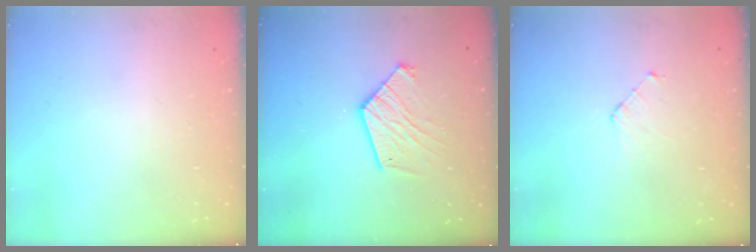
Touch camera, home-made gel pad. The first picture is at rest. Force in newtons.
{"total": 12.7, "press": 12.7, "slide": 1.2}
{"total": 4.3, "press": 4.3, "slide": 0.4}